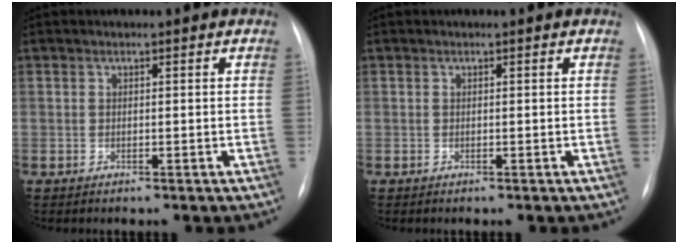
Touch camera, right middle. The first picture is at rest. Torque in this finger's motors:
{"motor_torque": [-0.10, -0.19, -0.08, 0.00]}